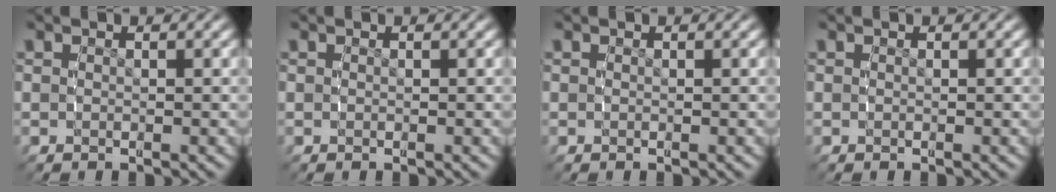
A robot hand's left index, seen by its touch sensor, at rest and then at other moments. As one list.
[{"total": 0.0}, {"total": 0.0}, {"total": 0.0}]